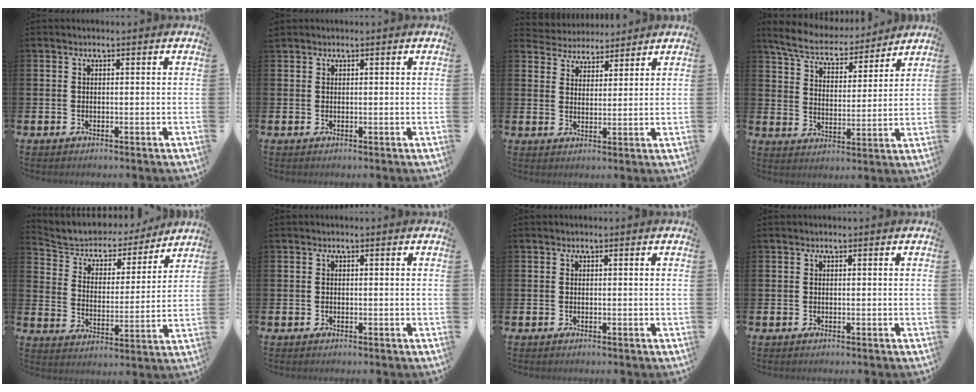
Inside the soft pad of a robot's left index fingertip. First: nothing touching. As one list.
[{"total": 0.7, "force": [0.7, 0.2, 0.0], "torque": [0.004, 0.001, 0.012]}, {"total": 4.2, "force": [4.0, 1.2, -0.6], "torque": [-0.006, -0.024, 0.070]}, {"total": 7.4, "force": [6.9, 1.6, 2.0], "torque": [-0.070, -0.045, 0.120]}, {"total": 5.2, "force": [4.6, 2.3, 0.7], "torque": [-0.043, -0.037, 0.071]}, {"total": 0.0}, {"total": 0.0}, {"total": 0.0}]